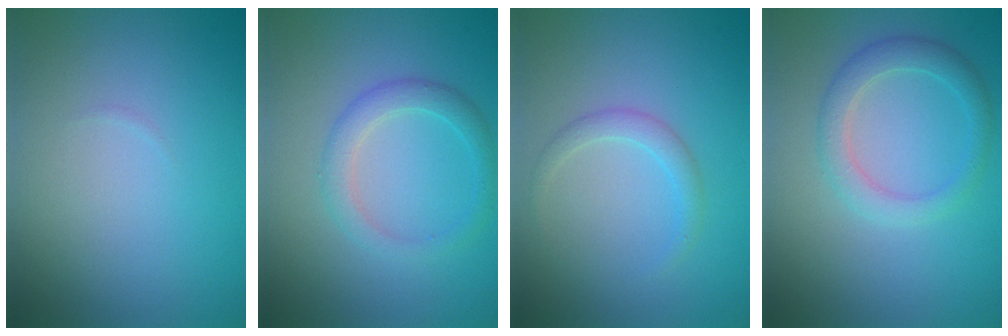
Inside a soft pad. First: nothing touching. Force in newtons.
{"total": 2.5, "press": 2.5, "slide": 0.2}
{"total": 1.7, "press": 1.7, "slide": 0.1}
{"total": 2.8, "press": 2.8, "slide": 0.1}